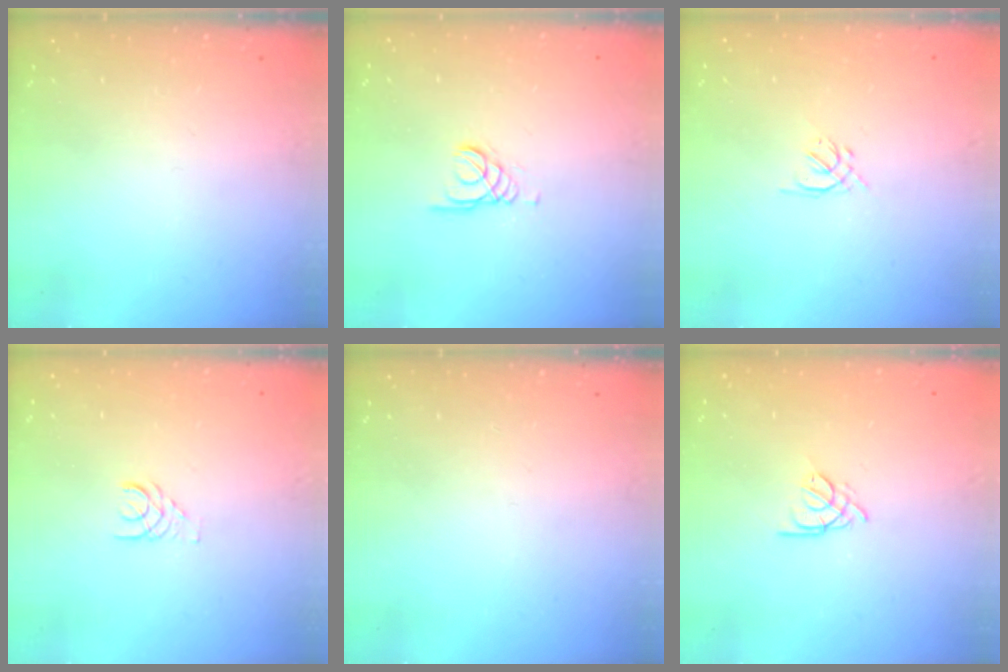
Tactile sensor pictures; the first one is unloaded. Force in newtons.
{"total": 1.3, "press": 1.3, "slide": 0.1}
{"total": 1.3, "press": 1.2, "slide": 0.5}
{"total": 1.7, "press": 1.7, "slide": 0.2}
{"total": 0.0}
{"total": 2.7, "press": 2.6, "slide": 0.5}